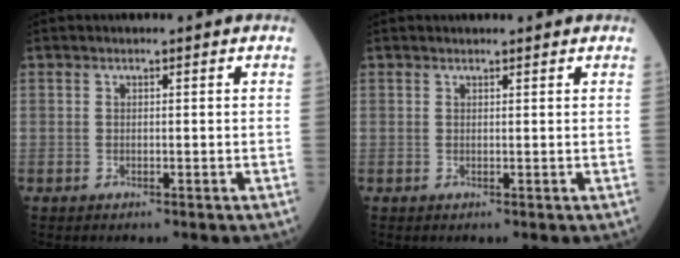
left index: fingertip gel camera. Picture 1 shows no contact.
{"total": 2.1, "force": [2.0, 0.3, 0.6], "torque": [-0.013, 0.010, 0.022]}